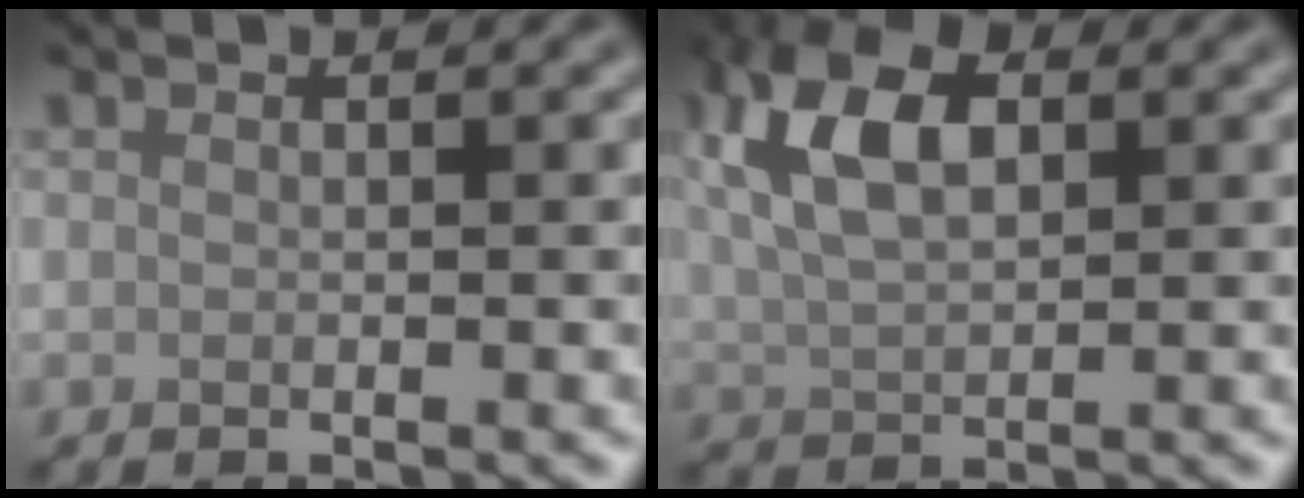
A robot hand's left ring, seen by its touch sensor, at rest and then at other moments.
{"total": 7.6, "force": [2.3, 4.2, 5.9], "torque": [-0.134, 0.020, 0.038]}